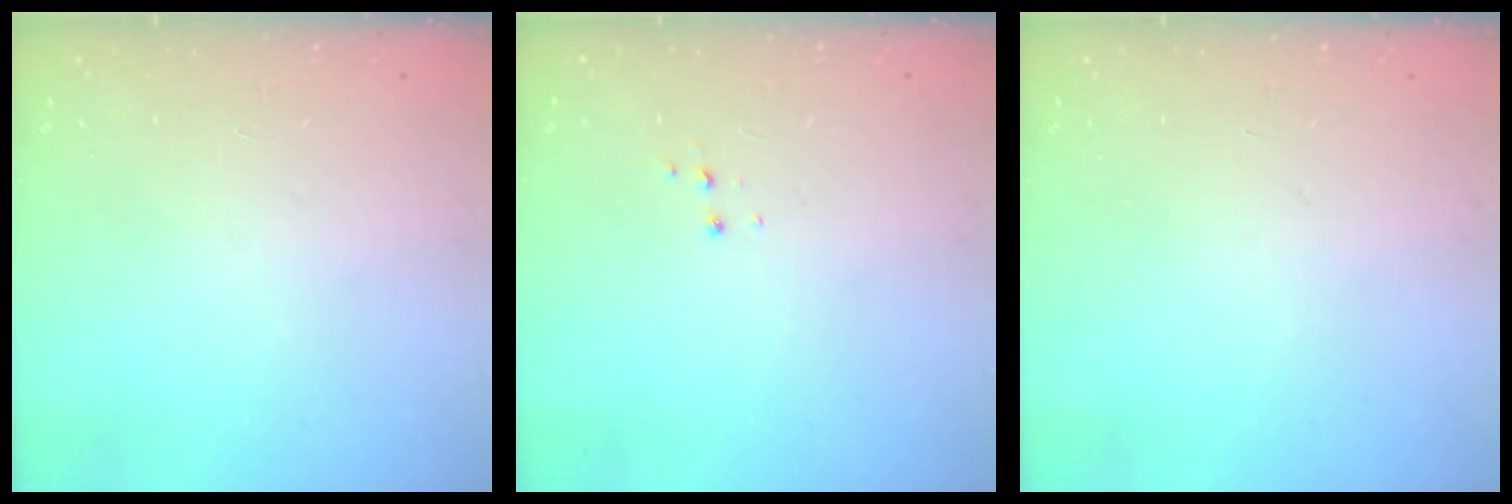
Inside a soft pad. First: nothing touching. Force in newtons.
{"total": 3.3, "press": 3.2, "slide": 0.4}
{"total": 0.0}